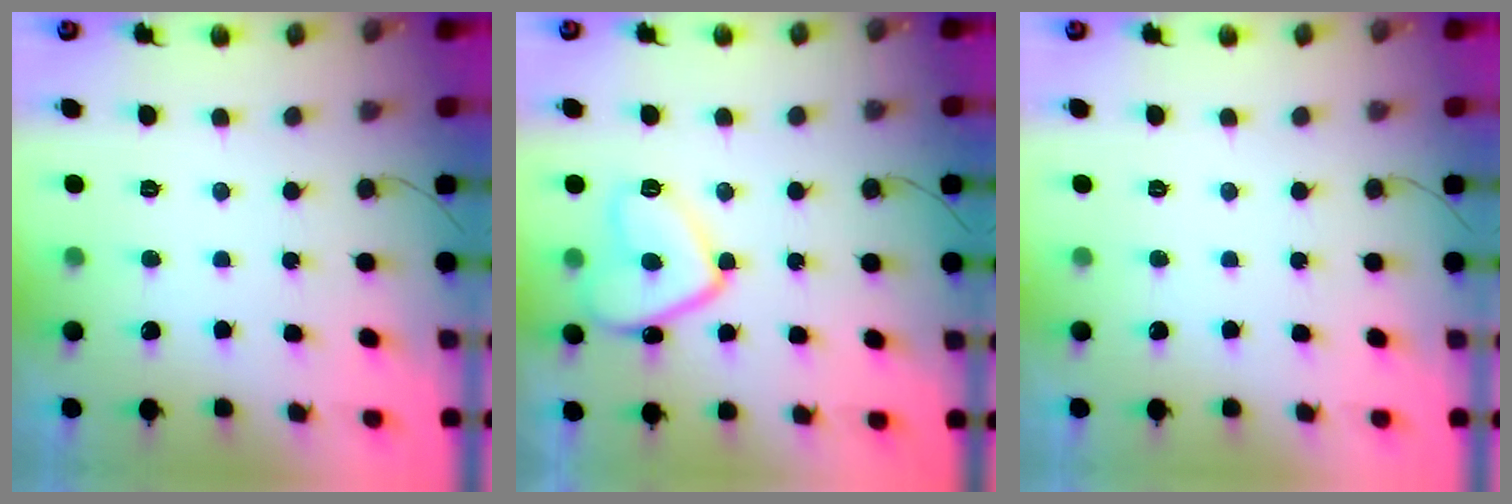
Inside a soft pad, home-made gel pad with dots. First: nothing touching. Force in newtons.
{"total": 10.8, "press": 10.8, "slide": 1.2}
{"total": 0.0}